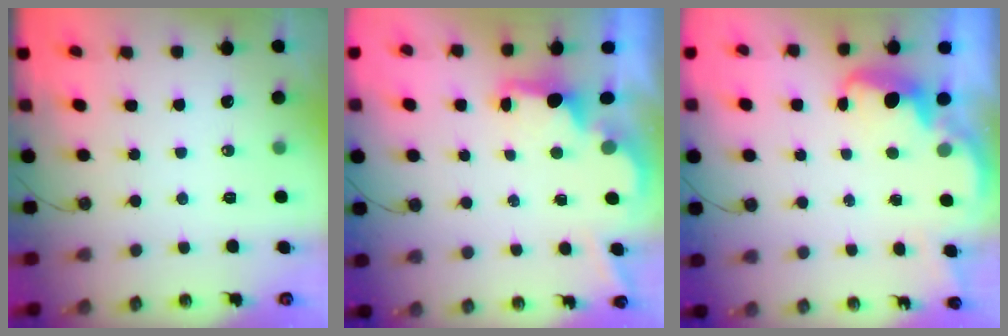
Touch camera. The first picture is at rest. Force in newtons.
{"total": 1.9, "press": 1.8, "slide": 0.6}
{"total": 2.9, "press": 2.9, "slide": 0.6}